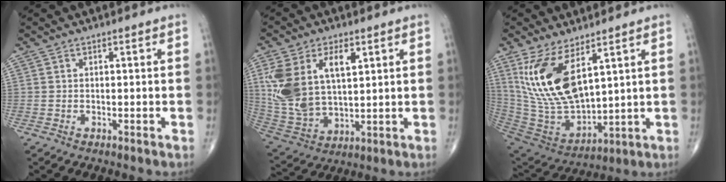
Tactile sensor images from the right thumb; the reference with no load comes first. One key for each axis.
{"total": 16.7, "fx": 4.9, "fy": 9.6, "fz": 12.8, "tx": -0.250, "ty": -0.010, "tz": 0.107}
{"total": 17.3, "fx": 7.4, "fy": 7.7, "fz": 13.5, "tx": -0.254, "ty": -0.036, "tz": 0.166}